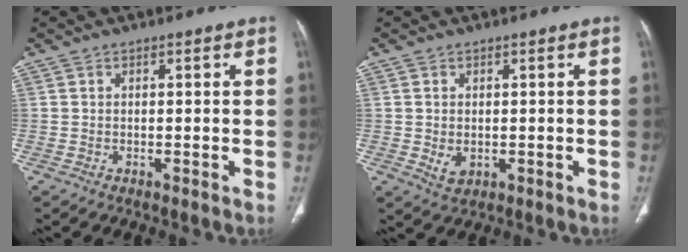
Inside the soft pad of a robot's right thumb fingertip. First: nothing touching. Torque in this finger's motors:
{"motor_torque": [-0.36, 0.22, -0.16, 0.07, 0.09]}